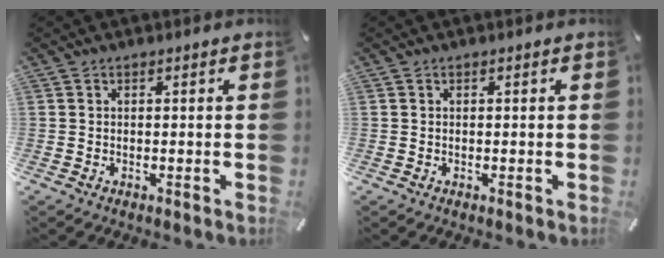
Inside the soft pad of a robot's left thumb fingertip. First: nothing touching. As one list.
[{"total": 0.0}]